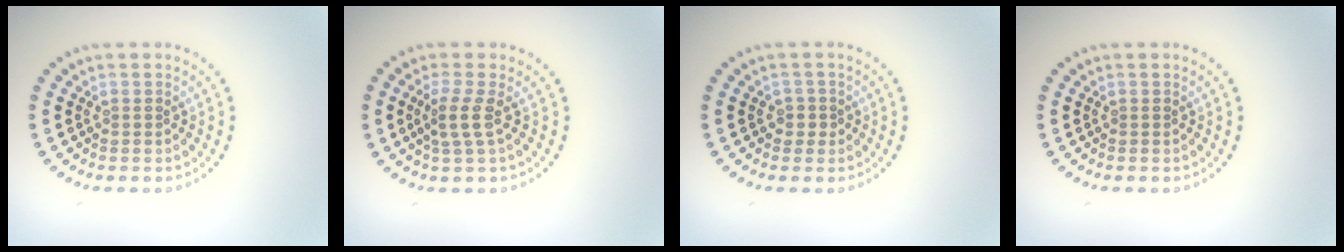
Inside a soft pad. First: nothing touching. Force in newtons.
{"total": 2.1, "press": 1.6, "slide": 1.3}
{"total": 1.2, "press": 1.0, "slide": 0.7}
{"total": 0.0}